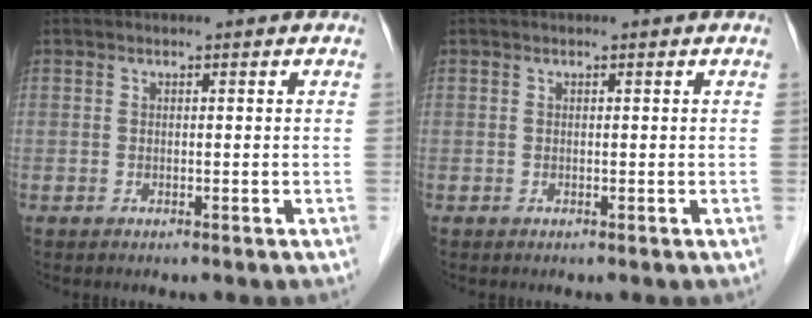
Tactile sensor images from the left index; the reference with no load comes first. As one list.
[{"total": 0.0}]